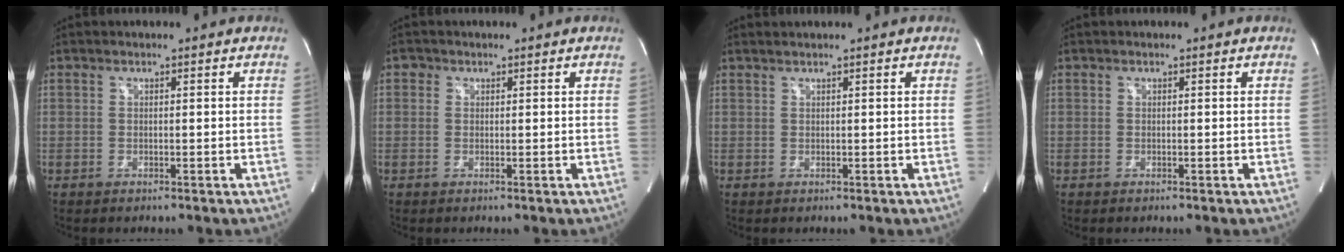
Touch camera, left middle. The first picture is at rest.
{"total": 1.0, "force": [0.4, 0.9, 0.2], "torque": [0.004, 0.003, 0.003]}
{"total": 1.0, "force": [0.8, -0.3, 0.4], "torque": [-0.012, 0.006, 0.021]}
{"total": 0.0}